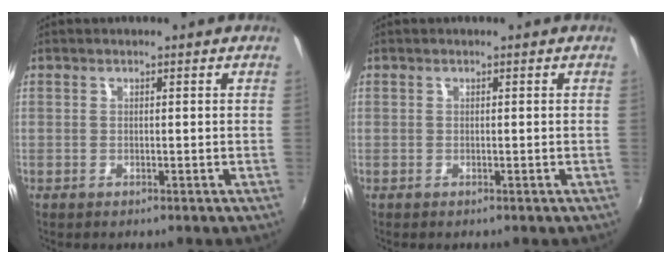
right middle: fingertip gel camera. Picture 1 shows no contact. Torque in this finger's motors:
{"motor_torque": [-0.47, 0.27, -0.03, -0.02]}